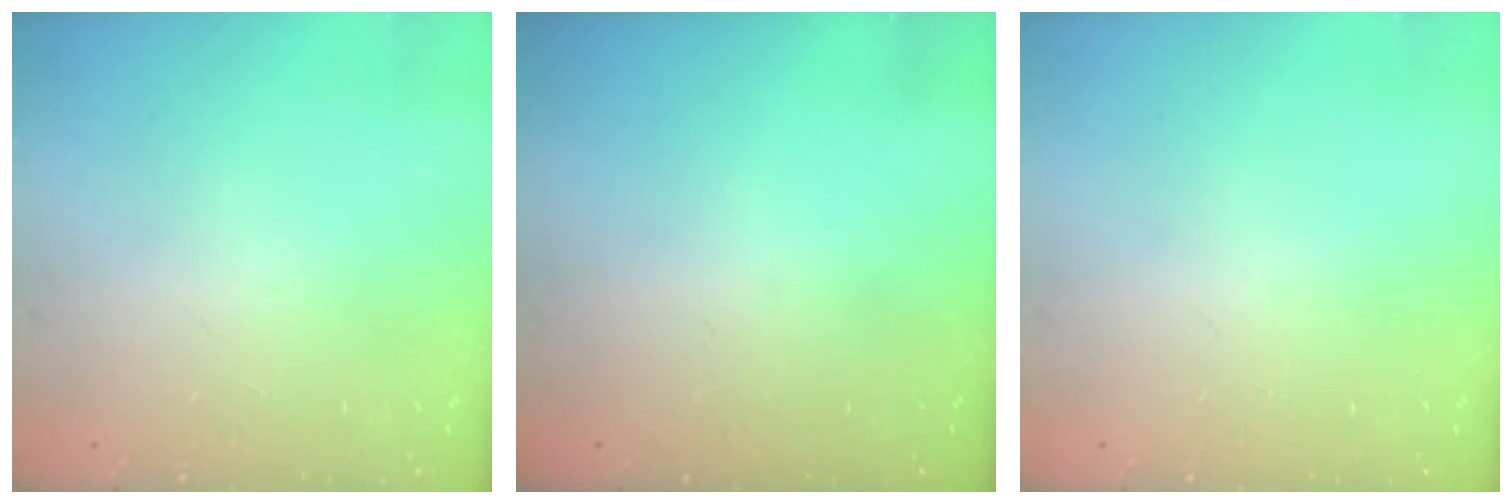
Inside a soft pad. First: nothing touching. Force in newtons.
{"total": 0.0}
{"total": 0.0}